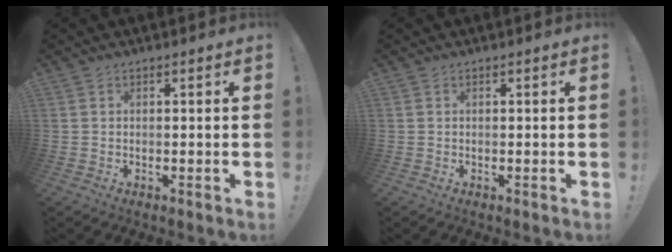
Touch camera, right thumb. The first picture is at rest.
{"total": 0.0}